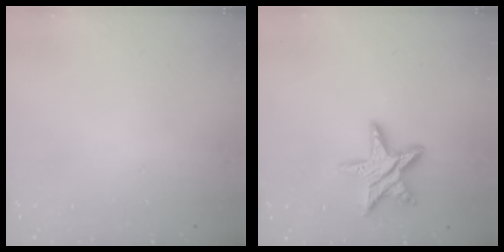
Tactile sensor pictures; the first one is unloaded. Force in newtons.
{"total": 11.6, "press": 11.6, "slide": 0.6}